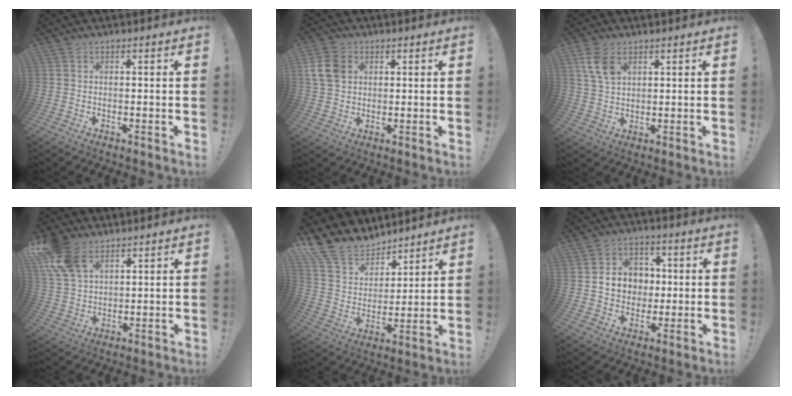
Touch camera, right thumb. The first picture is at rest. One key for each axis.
{"total": 9.3, "fx": 2.8, "fy": 7.0, "fz": 5.4, "tx": -0.104, "ty": -0.001, "tz": 0.055}
{"total": 7.3, "fx": 3.6, "fy": 4.3, "fz": 4.7, "tx": -0.086, "ty": -0.008, "tz": 0.072}
{"total": 11.7, "fx": 7.3, "fy": 6.7, "fz": 6.1, "tx": -0.118, "ty": -0.032, "tz": 0.144}
{"total": 14.9, "fx": 12.2, "fy": 7.9, "fz": 3.3, "tx": -0.078, "ty": -0.095, "tz": 0.230}
{"total": 10.8, "fx": 0.6, "fy": 9.7, "fz": 4.7, "tx": -0.055, "ty": 0.004, "tz": 0.021}